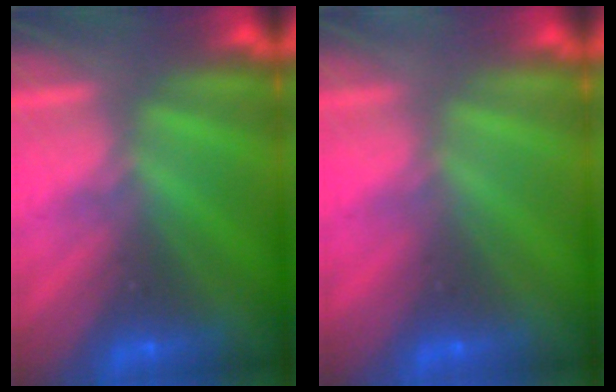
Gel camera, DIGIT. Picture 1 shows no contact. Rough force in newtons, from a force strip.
{"total": 2.4}